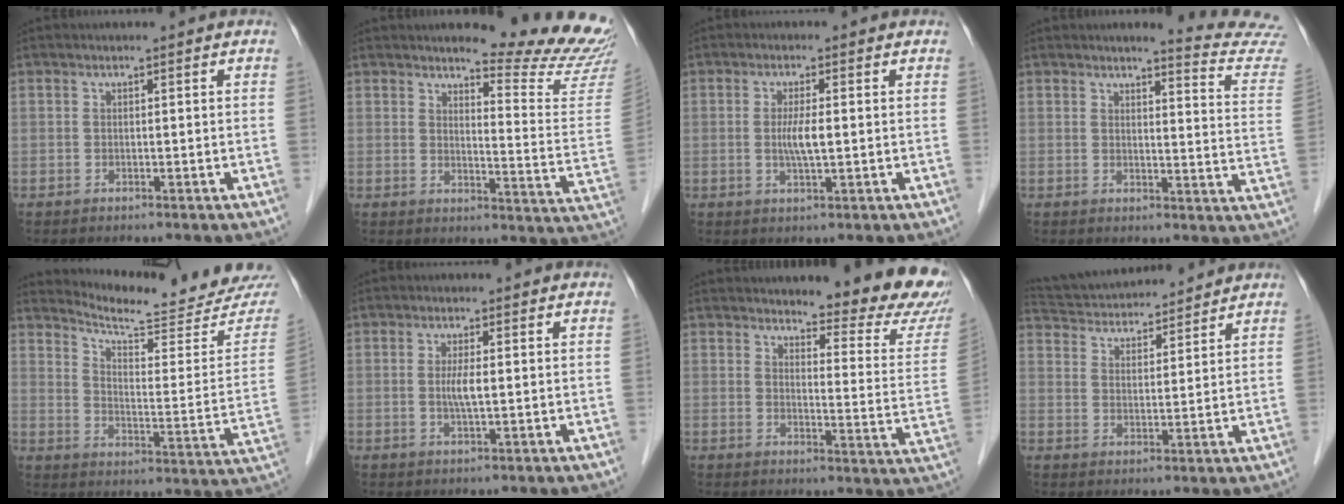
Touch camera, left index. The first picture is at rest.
{"total": 14.4, "force": [13.9, -0.4, 3.7], "torque": [-0.042, -0.119, 0.146]}
{"total": 3.4, "force": [0.0, 0.4, 3.4], "torque": [-0.067, -0.004, 0.000]}
{"total": 10.7, "force": [10.5, -1.2, 1.3], "torque": [-0.010, -0.094, 0.099]}
{"total": 18.2, "force": [17.8, 0.5, 3.9], "torque": [-0.059, -0.100, 0.224]}
{"total": 2.7, "force": [0.1, 0.3, 2.6], "torque": [-0.055, -0.002, 0.002]}
{"total": 14.0, "force": [13.1, 1.2, 4.7], "torque": [-0.046, -0.085, 0.137]}
{"total": 14.2, "force": [13.4, 2.4, 4.1], "torque": [-0.077, 0.037, 0.218]}